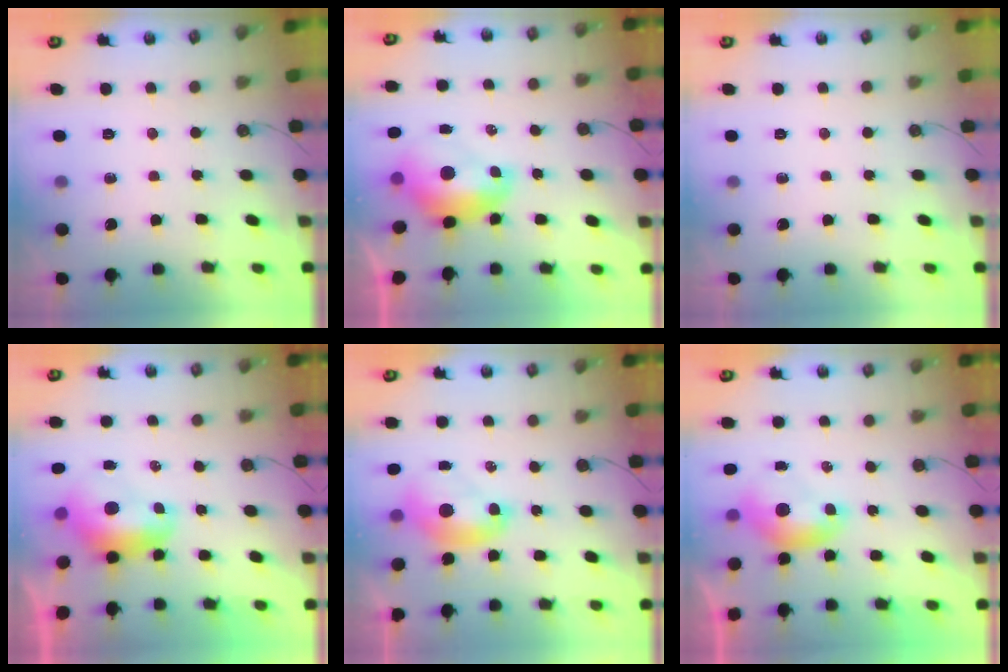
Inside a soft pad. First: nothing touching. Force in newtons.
{"total": 2.8, "press": 2.7, "slide": 0.7}
{"total": 0.0}
{"total": 1.7, "press": 1.5, "slide": 0.8}
{"total": 2.2, "press": 2.2, "slide": 0.1}
{"total": 0.0}